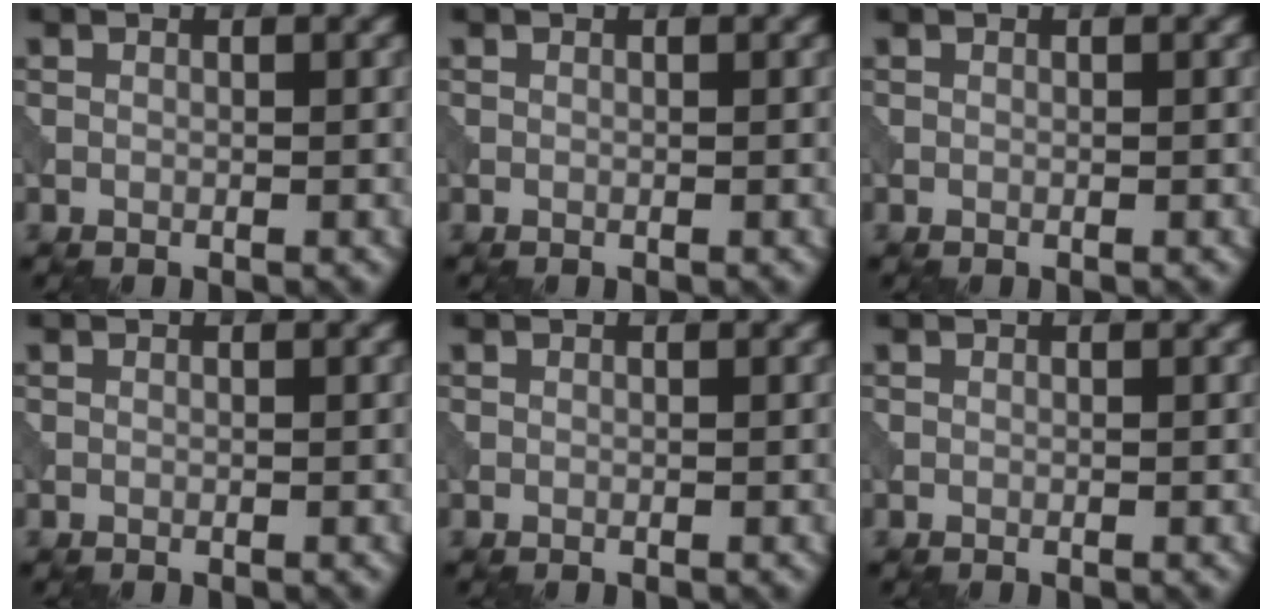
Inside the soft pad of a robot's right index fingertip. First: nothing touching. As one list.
[{"total": 0.0}, {"total": 0.0}, {"total": 0.0}, {"total": 0.0}, {"total": 0.0}]